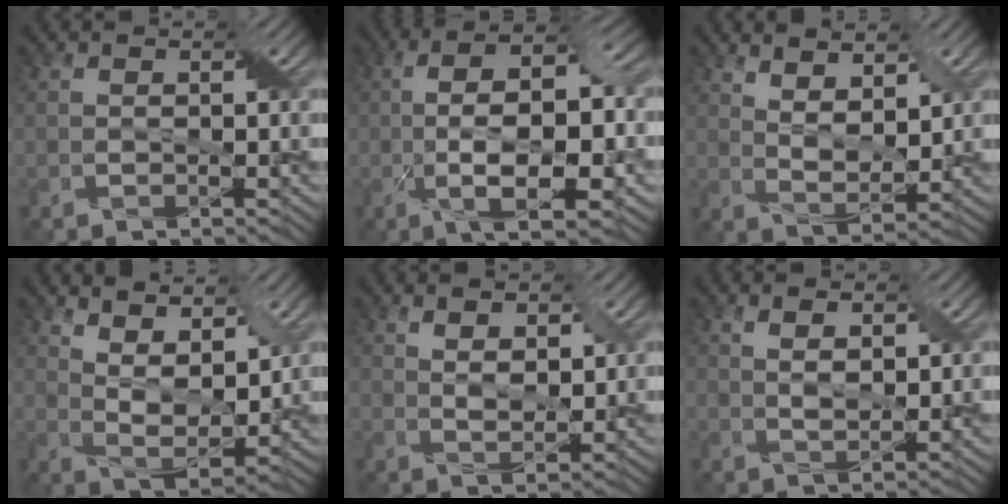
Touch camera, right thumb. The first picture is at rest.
{"total": 11.6, "force": [-2.1, 3.7, 10.8], "torque": [-0.196, 0.009, -0.035]}
{"total": 6.0, "force": [3.9, 2.5, 3.8], "torque": [-0.071, -0.012, 0.080]}
{"total": 8.3, "force": [5.2, 3.5, 5.5], "torque": [-0.106, -0.011, 0.101]}
{"total": 3.6, "force": [1.9, 1.7, 2.6], "torque": [-0.050, -0.008, 0.039]}
{"total": 2.8, "force": [1.2, 1.2, 2.2], "torque": [-0.043, -0.003, 0.026]}